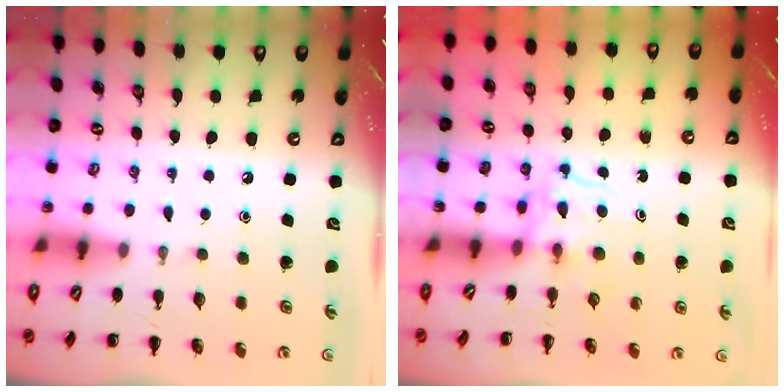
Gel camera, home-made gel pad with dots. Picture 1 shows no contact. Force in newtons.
{"total": 3.9, "press": 3.9, "slide": 0.3}